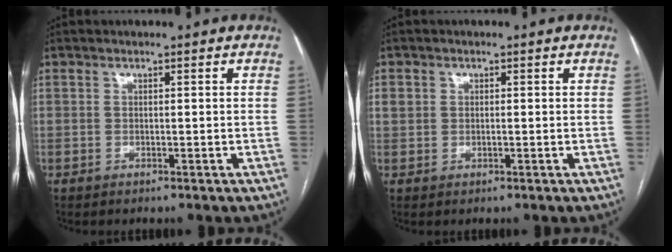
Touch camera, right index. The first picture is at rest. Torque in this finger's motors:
{"motor_torque": [0.11, 0.01, 0.04, 0.02]}